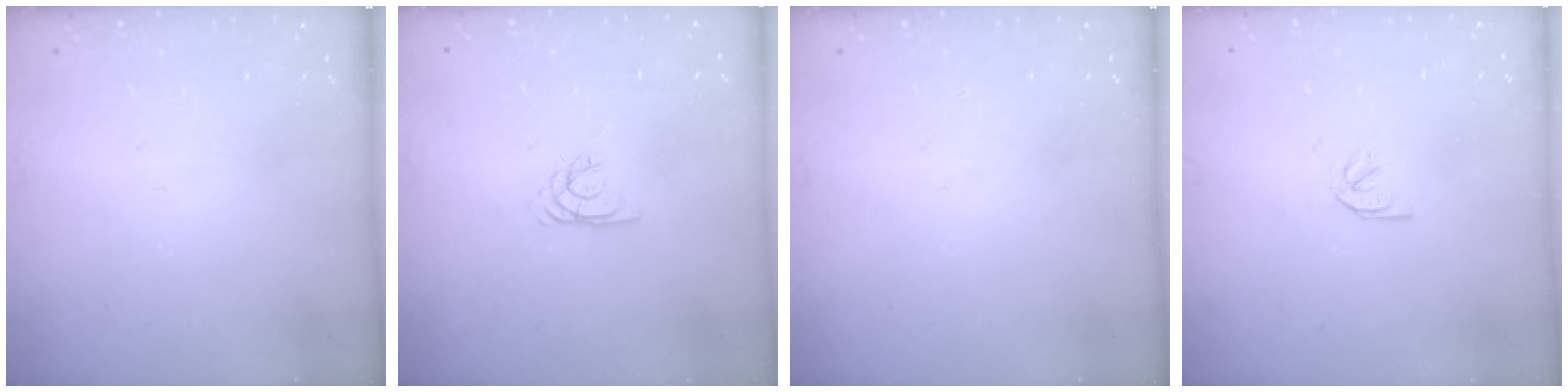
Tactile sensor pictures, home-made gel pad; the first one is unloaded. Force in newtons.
{"total": 2.1, "press": 2.1, "slide": 0.4}
{"total": 0.0}
{"total": 1.9, "press": 1.9, "slide": 0.3}